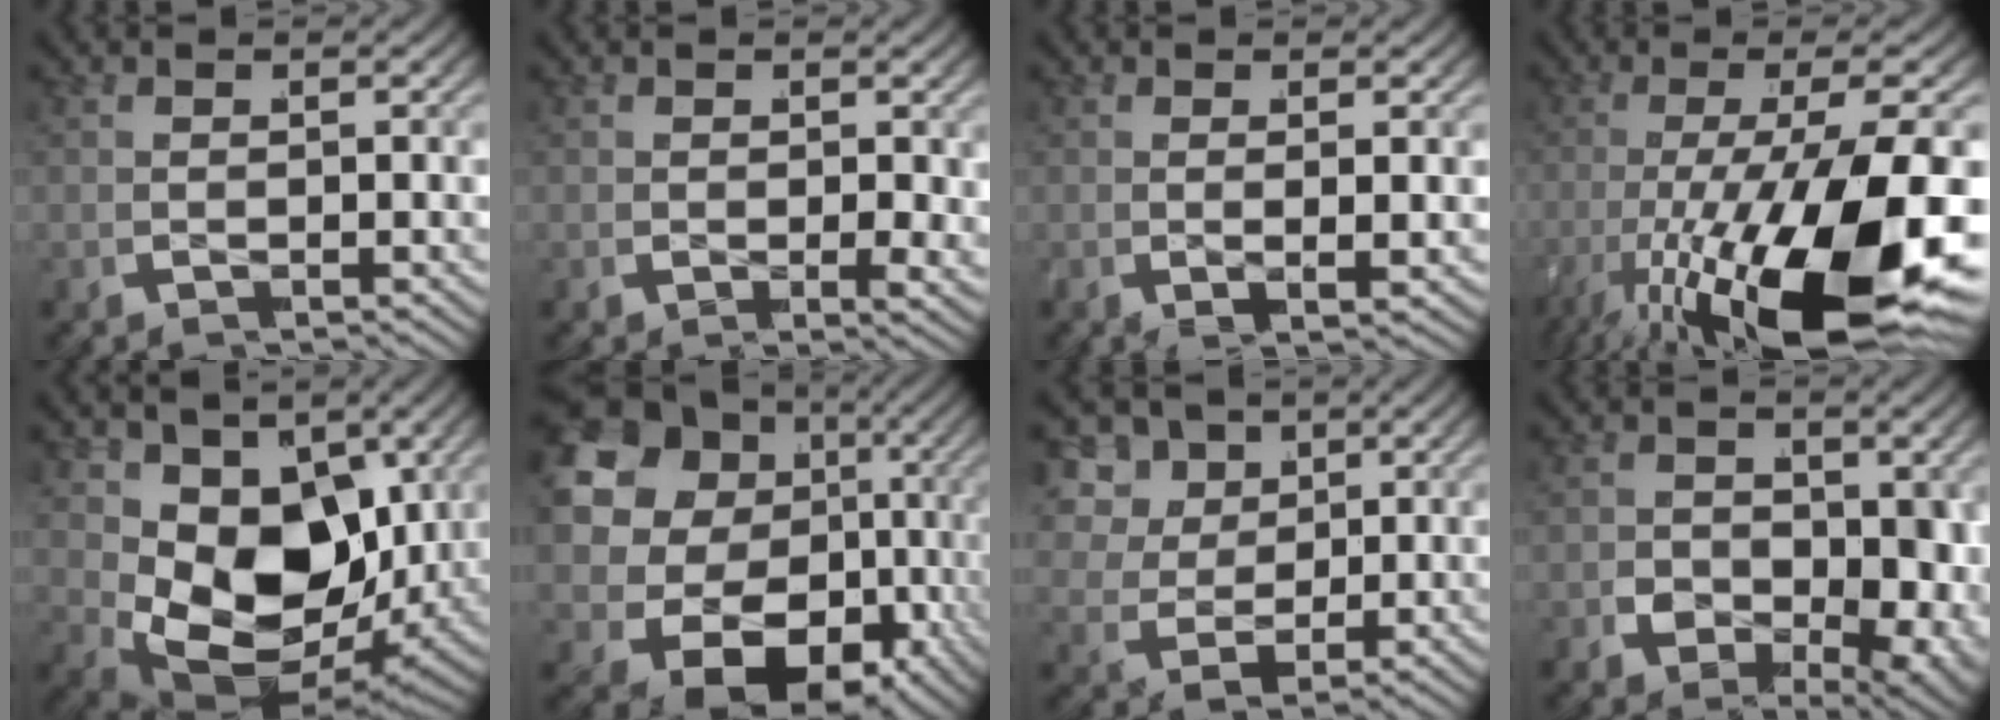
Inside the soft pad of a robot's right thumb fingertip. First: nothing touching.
{"total": 2.3, "force": [0.1, 1.5, 1.8], "torque": [-0.025, -0.015, 0.007]}
{"total": 1.6, "force": [0.0, 0.6, 1.5], "torque": [-0.031, -0.002, -0.002]}
{"total": 16.1, "force": [-4.7, 6.9, 13.8], "torque": [-0.254, -0.031, -0.048]}
{"total": 16.5, "force": [-1.3, 11.2, 12.0], "torque": [-0.247, -0.065, 0.009]}
{"total": 21.4, "force": [-0.7, 15.9, 14.2], "torque": [-0.303, -0.031, -0.003]}
{"total": 10.2, "force": [2.7, 8.5, 4.9], "torque": [-0.124, -0.006, 0.032]}
{"total": 9.0, "force": [-1.5, 6.3, 6.2], "torque": [-0.118, -0.052, 0.002]}